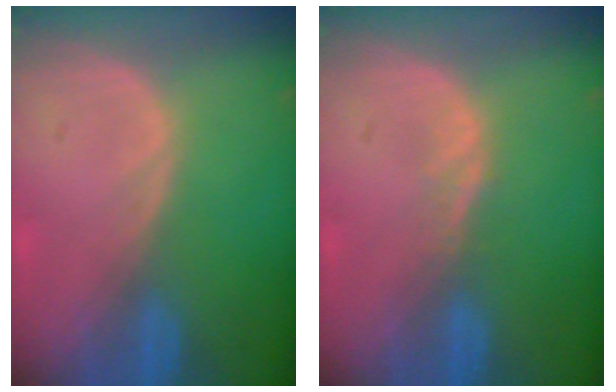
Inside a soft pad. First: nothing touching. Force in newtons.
{"total": 1.1, "press": 1.1, "slide": 0.1}